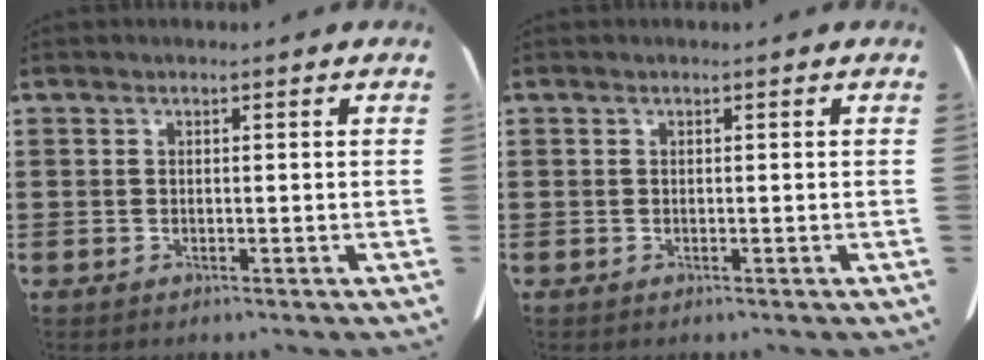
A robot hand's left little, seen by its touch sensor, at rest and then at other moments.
{"total": 0.0}